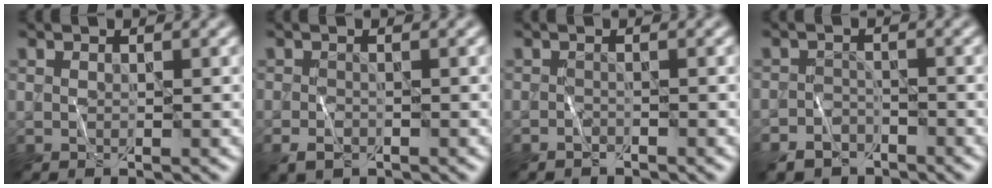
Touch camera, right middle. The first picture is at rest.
{"total": 1.6, "force": [-0.8, 1.1, 0.9], "torque": [-0.018, -0.004, -0.016]}
{"total": 0.7, "force": [-0.7, 0.3, 0.0], "torque": [0.001, 0.001, -0.012]}
{"total": 3.3, "force": [-2.7, 1.9, 0.4], "torque": [0.002, 0.001, -0.049]}